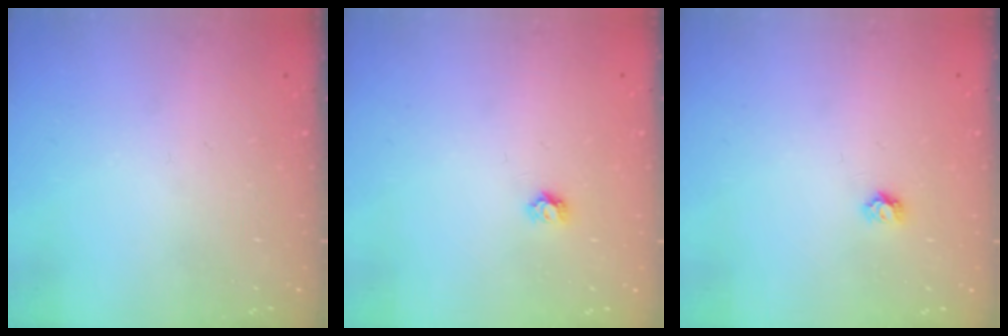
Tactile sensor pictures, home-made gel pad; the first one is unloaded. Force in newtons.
{"total": 3.8, "press": 3.8, "slide": 0.3}
{"total": 3.8, "press": 3.8, "slide": 0.3}